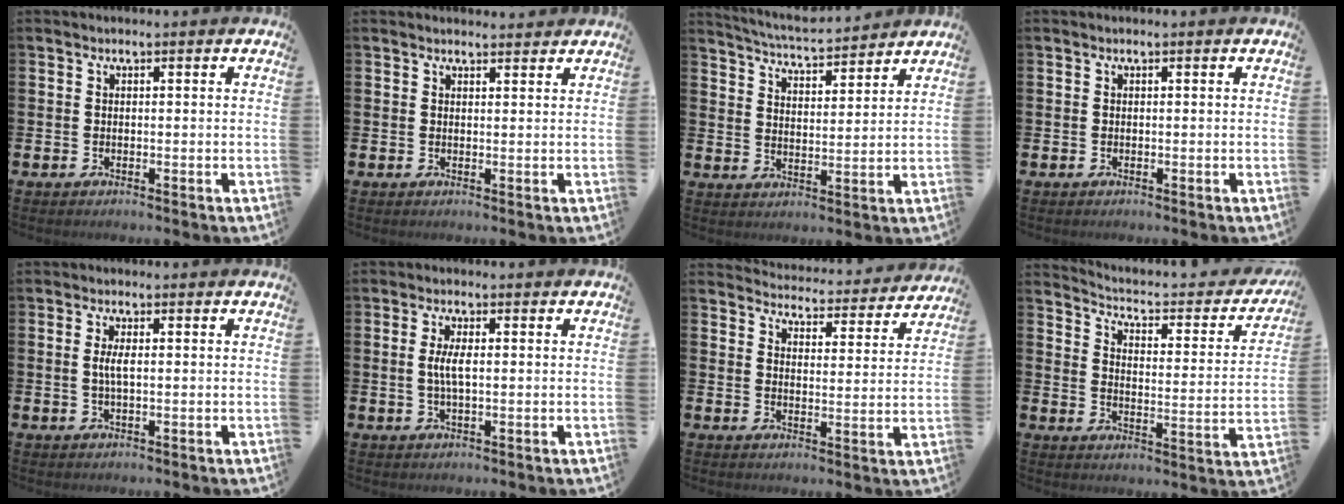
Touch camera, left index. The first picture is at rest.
{"total": 1.6, "force": [1.5, 0.2, 0.0], "torque": [0.006, -0.007, 0.026]}
{"total": 5.4, "force": [5.3, 0.3, 0.7], "torque": [-0.038, -0.034, 0.094]}
{"total": 0.0}
{"total": 2.3, "force": [0.3, 0.8, 2.2], "torque": [-0.043, 0.004, 0.002]}
{"total": 3.2, "force": [0.3, 1.1, 3.0], "torque": [-0.058, 0.005, 0.003]}
{"total": 4.5, "force": [4.4, 0.6, 0.2], "torque": [-0.022, -0.038, 0.074]}
{"total": 4.0, "force": [3.5, 1.2, 1.5], "torque": [-0.055, -0.030, 0.049]}